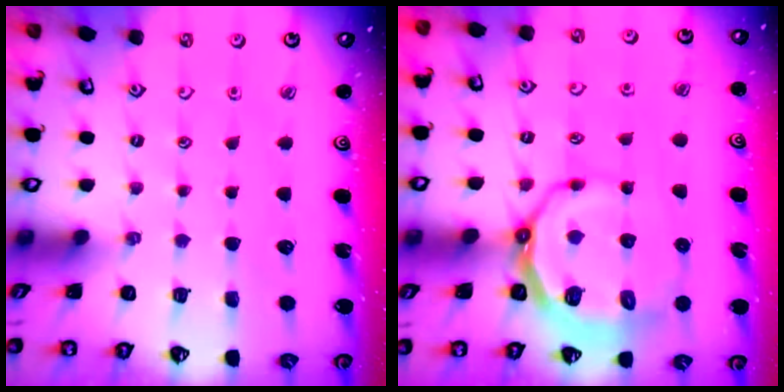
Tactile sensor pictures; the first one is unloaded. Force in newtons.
{"total": 11.2, "press": 10.7, "slide": 3.4}